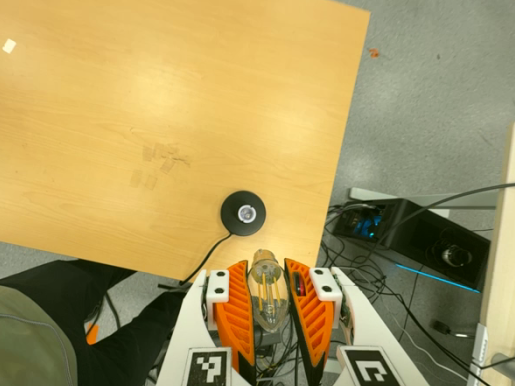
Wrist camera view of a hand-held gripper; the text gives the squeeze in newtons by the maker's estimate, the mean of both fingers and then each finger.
{"total": 17.0, "left": 17.2, "right": 16.9}